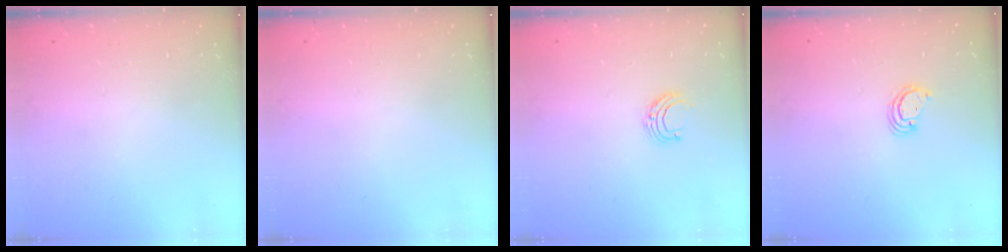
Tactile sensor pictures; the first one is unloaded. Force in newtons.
{"total": 0.0}
{"total": 5.0, "press": 5.0, "slide": 0.5}
{"total": 2.9, "press": 2.9, "slide": 0.3}